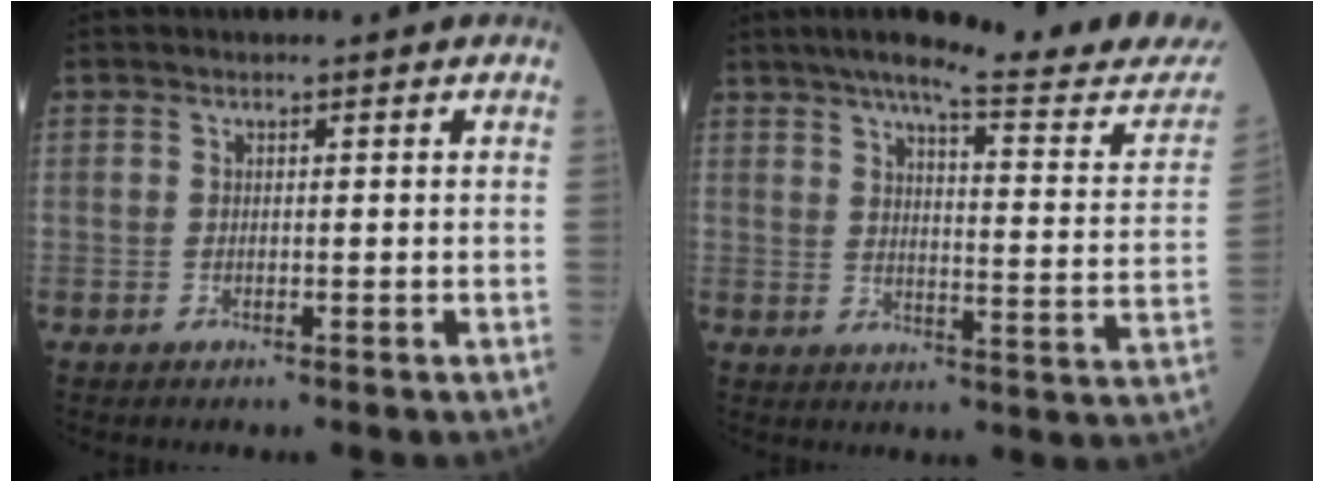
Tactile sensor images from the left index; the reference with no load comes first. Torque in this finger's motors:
{"motor_torque": [0.56, -1.27, -0.05, 0.09]}